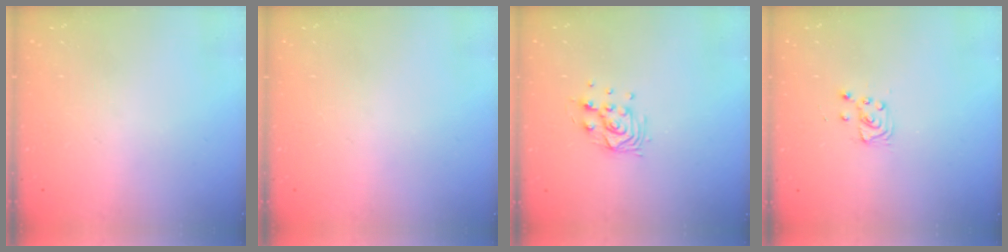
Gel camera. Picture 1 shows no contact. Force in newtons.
{"total": 0.0}
{"total": 9.0, "press": 8.9, "slide": 1.5}
{"total": 4.4, "press": 4.4, "slide": 0.5}